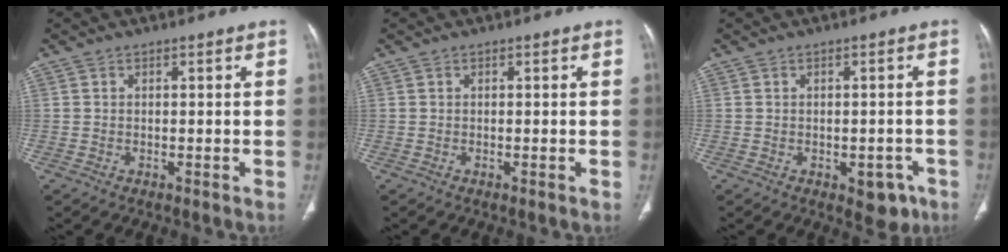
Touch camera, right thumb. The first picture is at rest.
{"total": 0.0}
{"total": 4.6, "force": [-2.1, 2.7, 3.0], "torque": [-0.010, 0.011, -0.019]}